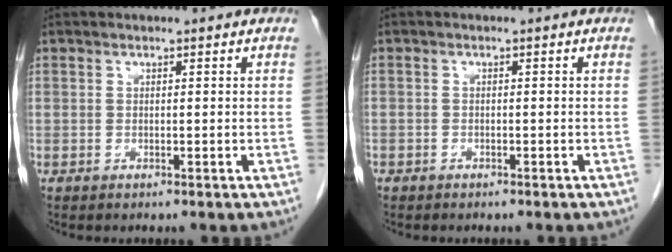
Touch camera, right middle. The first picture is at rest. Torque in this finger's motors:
{"motor_torque": [0.90, -1.16, 0.81, 0.02]}